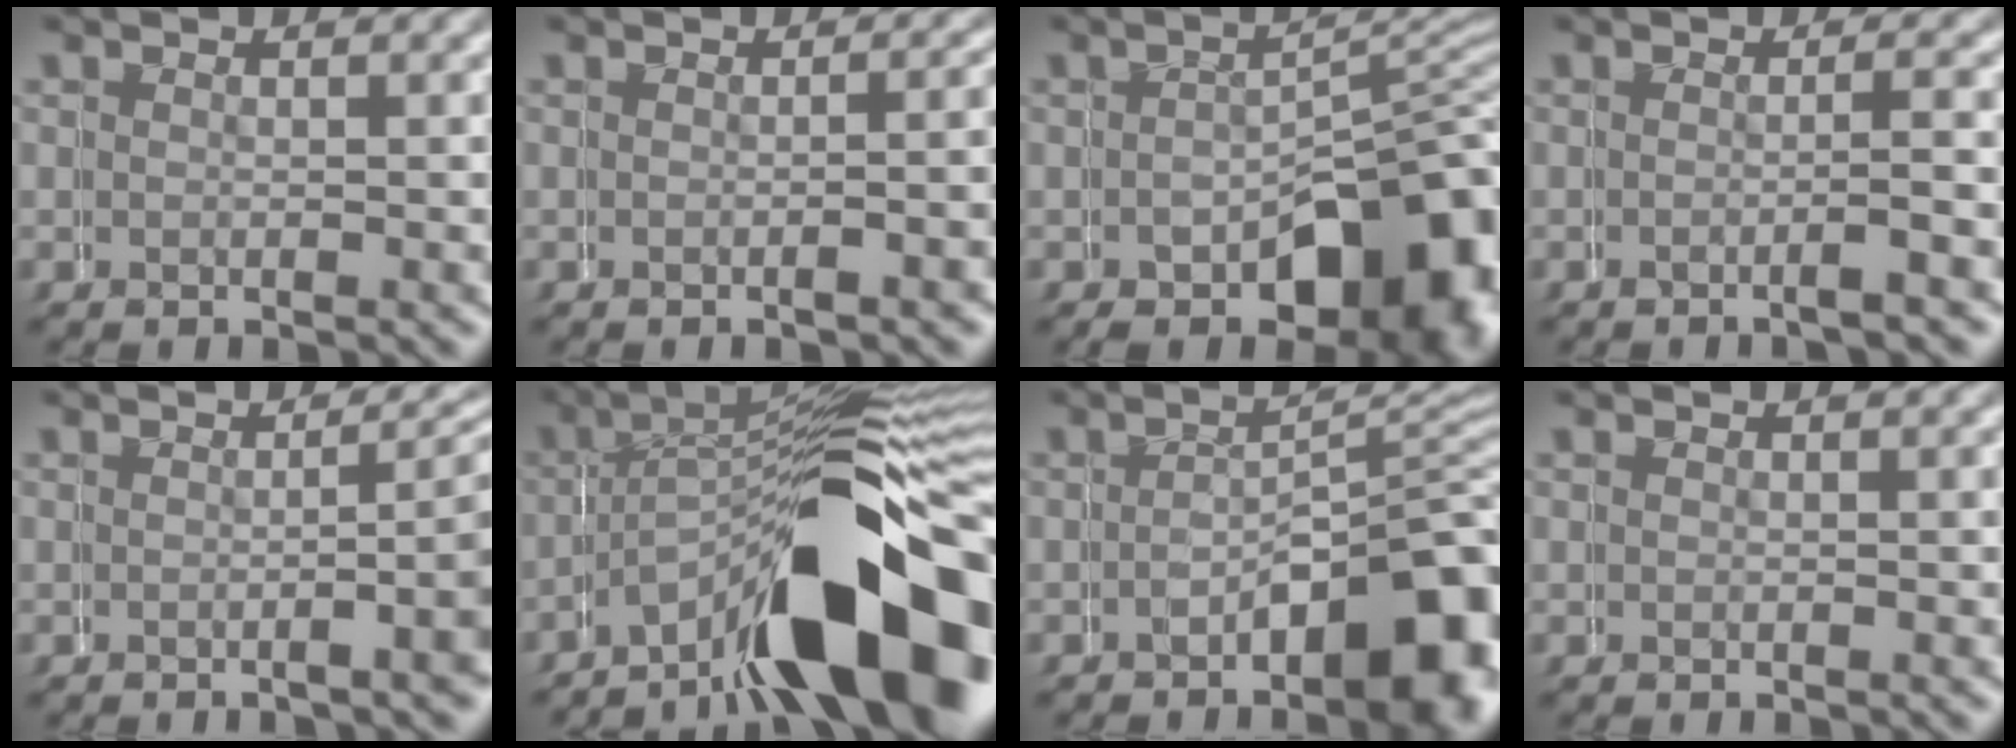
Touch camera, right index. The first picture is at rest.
{"total": 1.4, "force": [-0.3, -0.2, 1.4], "torque": [-0.004, 0.011, -0.004]}
{"total": 11.4, "force": [-4.7, 6.4, 8.2], "torque": [-0.100, -0.008, -0.059]}
{"total": 1.6, "force": [-0.5, -1.5, 0.4], "torque": [0.003, 0.007, -0.011]}
{"total": 3.3, "force": [-0.1, 0.1, 3.3], "torque": [-0.019, 0.007, -0.003]}
{"total": 16.5, "force": [-7.2, 6.7, 13.3], "torque": [-0.174, 0.007, -0.104]}
{"total": 8.2, "force": [-3.8, 3.6, 6.3], "torque": [-0.056, 0.012, -0.058]}
{"total": 0.0}